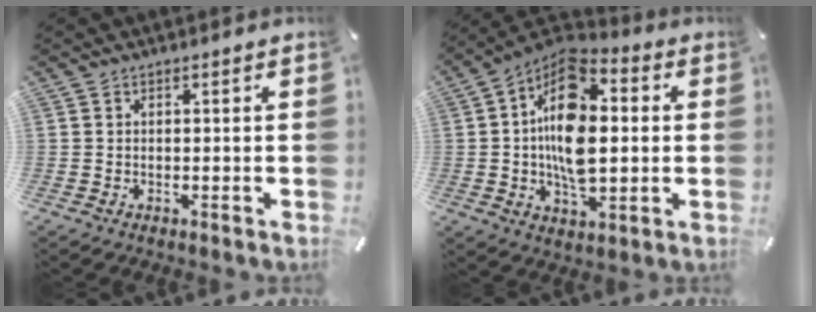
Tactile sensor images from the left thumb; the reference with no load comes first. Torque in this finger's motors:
{"motor_torque": [0.89, 1.04, 1.39, 0.70, 0.25]}